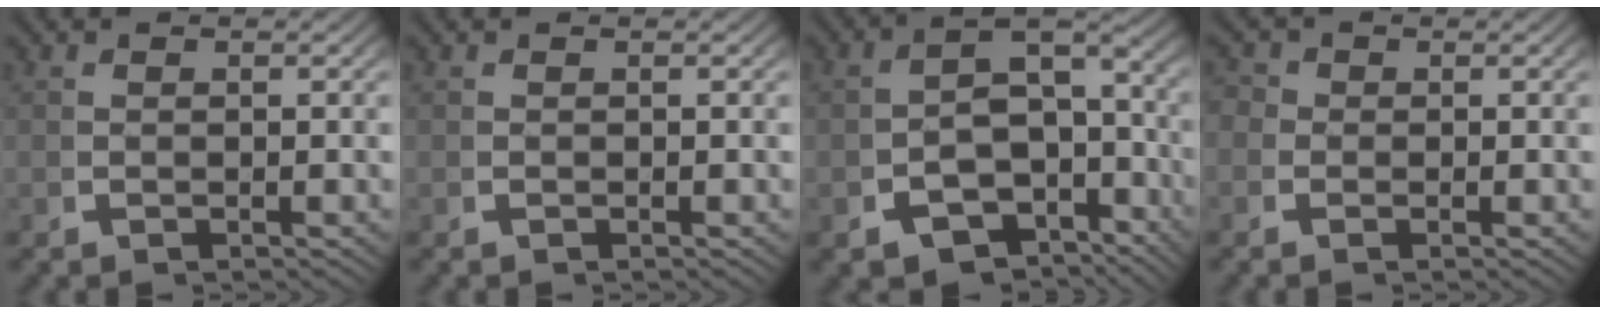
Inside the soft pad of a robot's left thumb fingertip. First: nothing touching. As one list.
[{"total": 0.0}, {"total": 10.8, "force": [-3.7, 7.9, 6.4], "torque": [-0.121, -0.048, -0.045]}, {"total": 1.9, "force": [0.0, 1.8, 0.7], "torque": [-0.008, 0.004, -0.012]}]